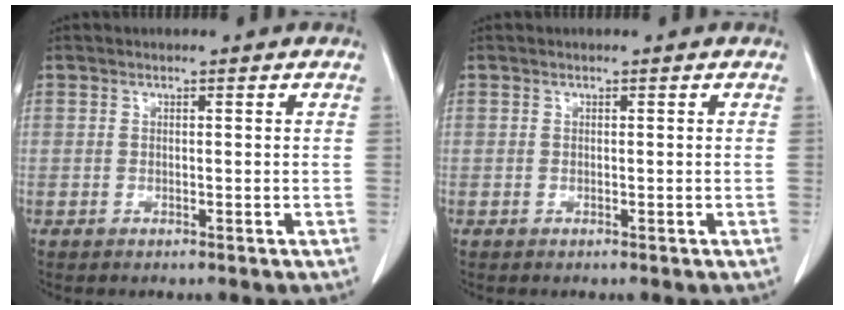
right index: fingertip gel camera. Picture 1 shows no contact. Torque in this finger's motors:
{"motor_torque": [0.00, 0.00, 0.00, 0.00]}